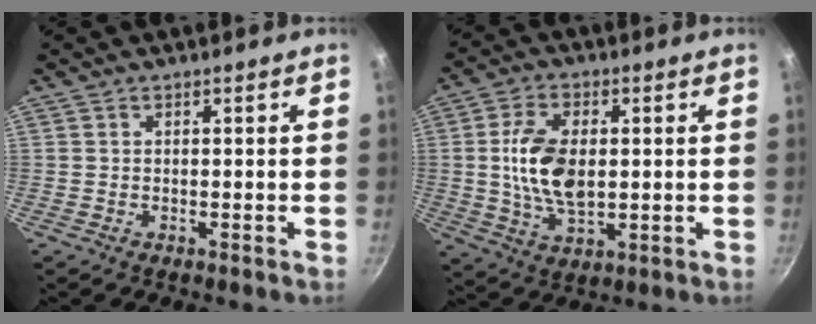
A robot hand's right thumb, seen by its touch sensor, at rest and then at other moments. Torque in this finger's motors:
{"motor_torque": [1.35, 1.21, 1.62, 0.05, 0.32]}